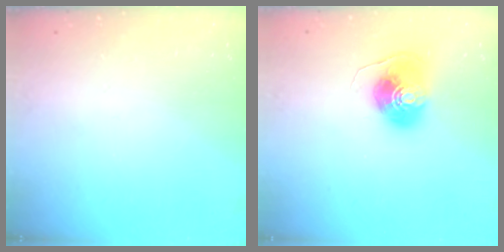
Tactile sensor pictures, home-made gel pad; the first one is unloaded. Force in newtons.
{"total": 8.3, "press": 8.3, "slide": 0.6}